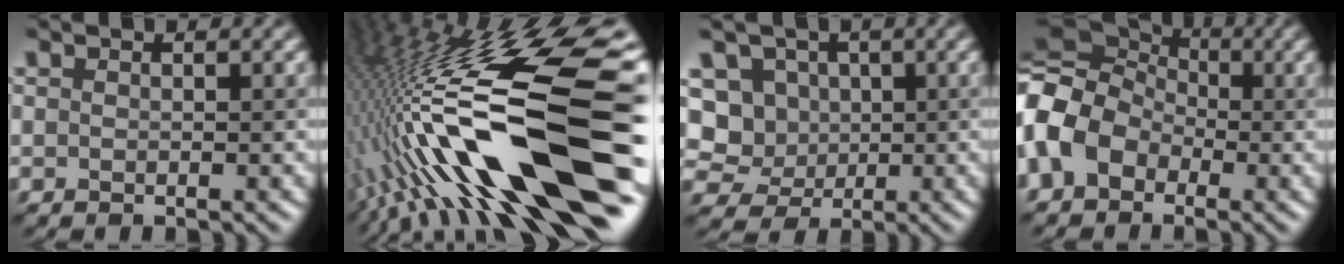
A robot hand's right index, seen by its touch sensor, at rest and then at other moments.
{"total": 15.9, "force": [-3.6, 3.0, 15.2], "torque": [-0.269, 0.026, -0.049]}
{"total": 7.7, "force": [1.8, 7.0, 2.6], "torque": [-0.040, 0.033, 0.014]}
{"total": 9.4, "force": [-1.2, 7.4, 5.6], "torque": [-0.114, 0.012, -0.038]}